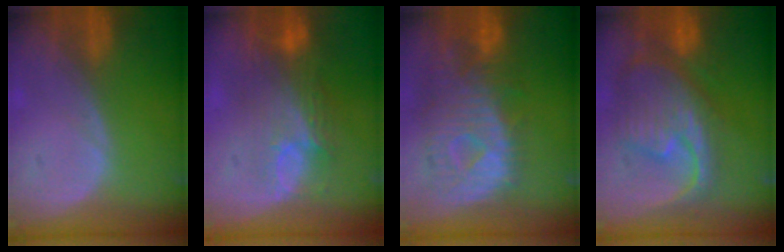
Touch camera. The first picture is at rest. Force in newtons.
{"total": 9.7, "press": 8.4, "slide": 5.0}
{"total": 11.7, "press": 10.1, "slide": 5.9}
{"total": 12.4, "press": 10.7, "slide": 6.4}